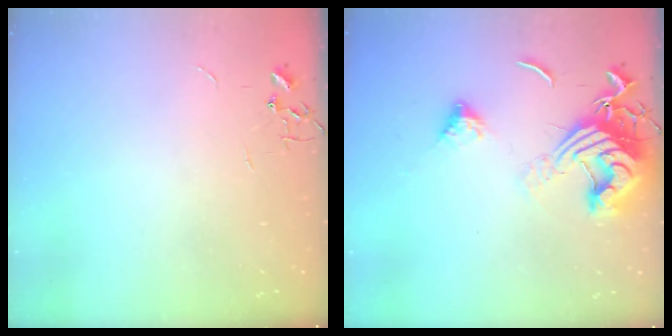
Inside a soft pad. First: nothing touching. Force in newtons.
{"total": 15.1, "press": 15.0, "slide": 1.7}